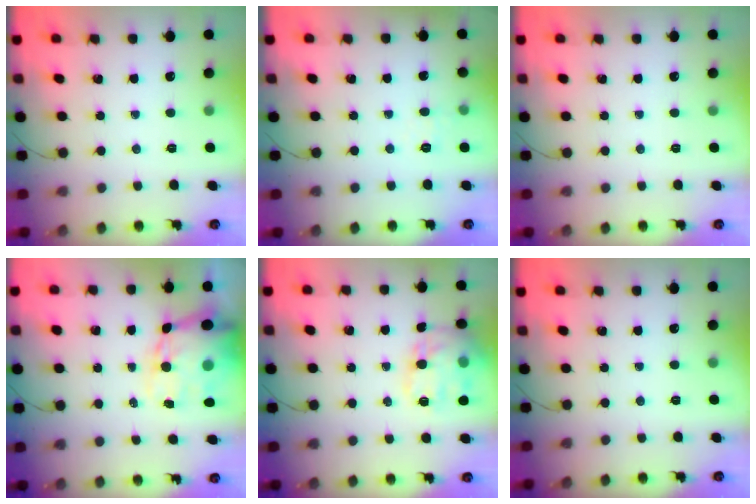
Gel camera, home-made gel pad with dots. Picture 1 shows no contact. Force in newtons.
{"total": 5.3, "press": 5.1, "slide": 1.3}
{"total": 0.0}
{"total": 16.4, "press": 16.0, "slide": 3.6}
{"total": 16.3, "press": 16.2, "slide": 2.0}
{"total": 0.0}